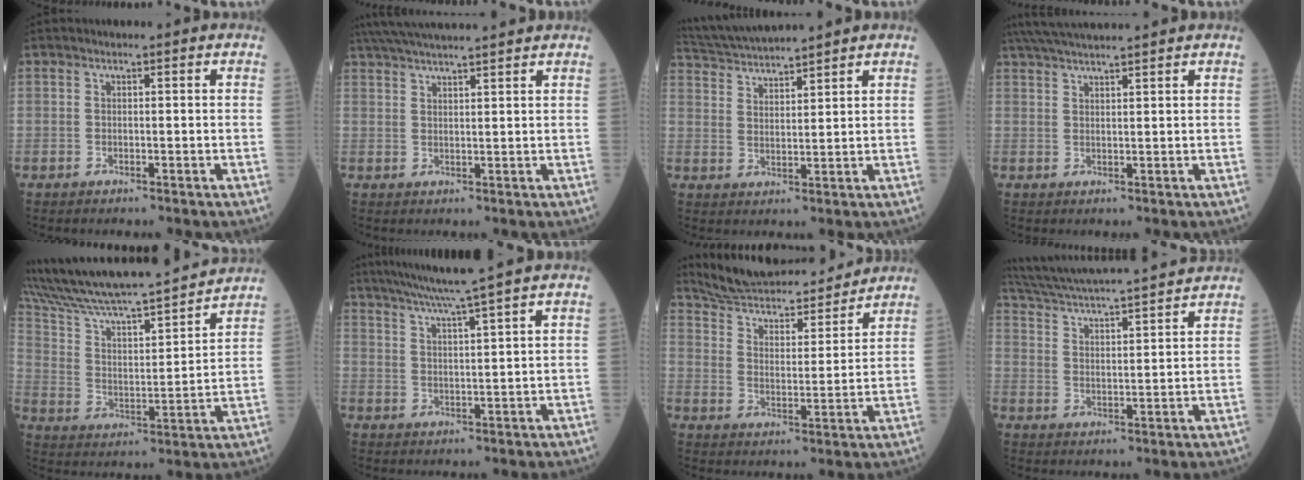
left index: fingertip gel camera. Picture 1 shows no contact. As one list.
[{"total": 13.9, "force": [12.5, 0.3, 6.0], "torque": [-0.113, 0.036, 0.190]}, {"total": 10.5, "force": [9.9, -0.1, 3.5], "torque": [-0.076, 0.029, 0.179]}, {"total": 9.9, "force": [8.9, 0.0, 4.3], "torque": [-0.079, 0.035, 0.141]}, {"total": 21.9, "force": [19.3, 2.1, 10.2], "torque": [-0.177, 0.015, 0.311]}, {"total": 10.4, "force": [8.6, -2.1, 5.5], "torque": [-0.094, 0.006, 0.132]}, {"total": 17.9, "force": [16.8, 2.9, 5.3], "torque": [-0.082, 0.000, 0.251]}, {"total": 19.4, "force": [18.0, 0.1, 7.2], "torque": [-0.139, 0.014, 0.273]}]